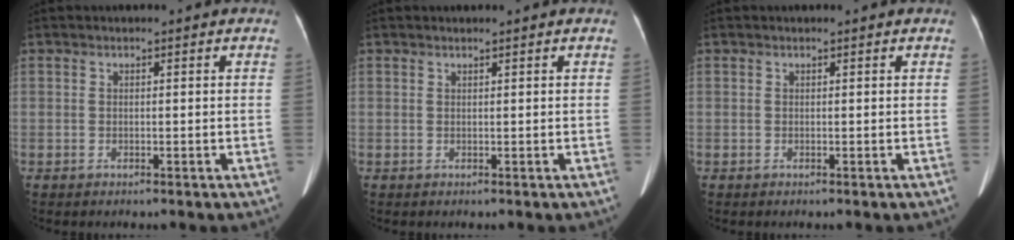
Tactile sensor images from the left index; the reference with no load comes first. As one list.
[{"total": 0.0}, {"total": 0.0}]